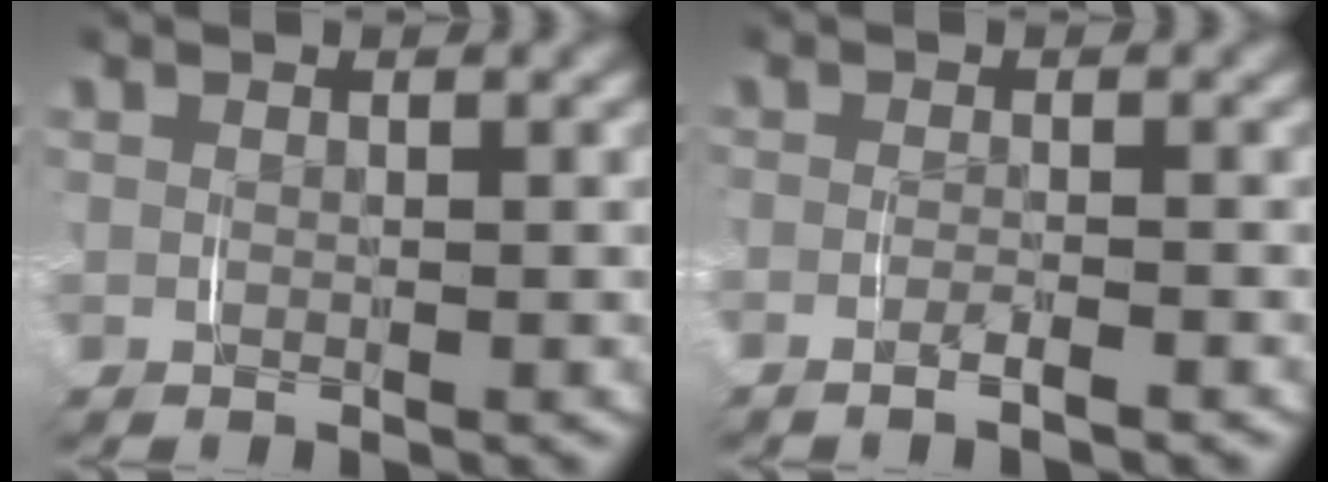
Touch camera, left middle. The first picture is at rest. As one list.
[{"total": 1.2, "force": [-1.1, -0.2, 0.4], "torque": [-0.011, 0.000, -0.023]}]